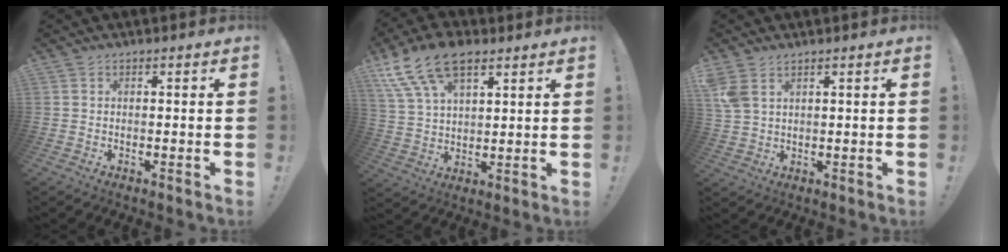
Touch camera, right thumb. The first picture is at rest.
{"total": 14.4, "force": [8.7, 7.4, 8.7], "torque": [-0.167, -0.038, 0.162]}
{"total": 5.2, "force": [3.2, 2.7, 3.1], "torque": [-0.063, -0.009, 0.066]}